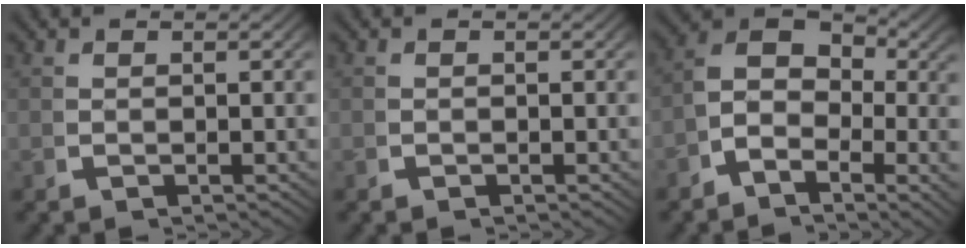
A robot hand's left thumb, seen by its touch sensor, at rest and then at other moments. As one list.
[{"total": 0.0}, {"total": 9.2, "force": [0.5, 6.7, 6.2], "torque": [-0.098, -0.002, -0.024]}]